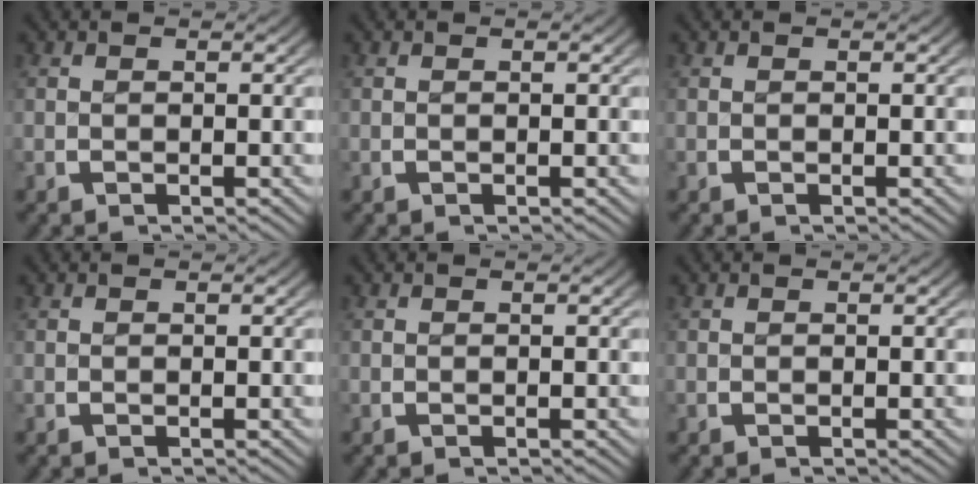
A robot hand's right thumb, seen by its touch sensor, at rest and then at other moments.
{"total": 0.0}
{"total": 0.0}
{"total": 0.0}
{"total": 0.0}
{"total": 0.0}